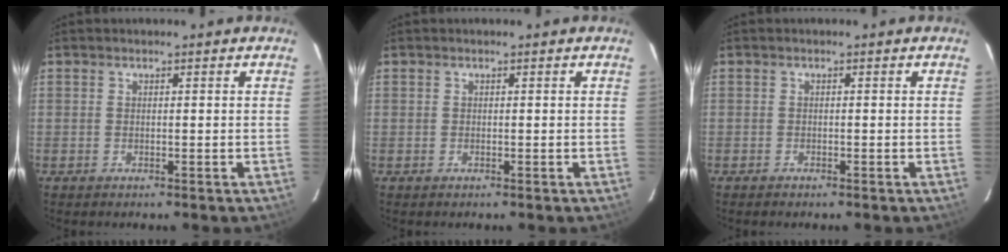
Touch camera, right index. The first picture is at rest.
{"total": 0.0}
{"total": 0.8, "force": [-0.7, 0.3, 0.2], "torque": [-0.008, 0.000, -0.014]}